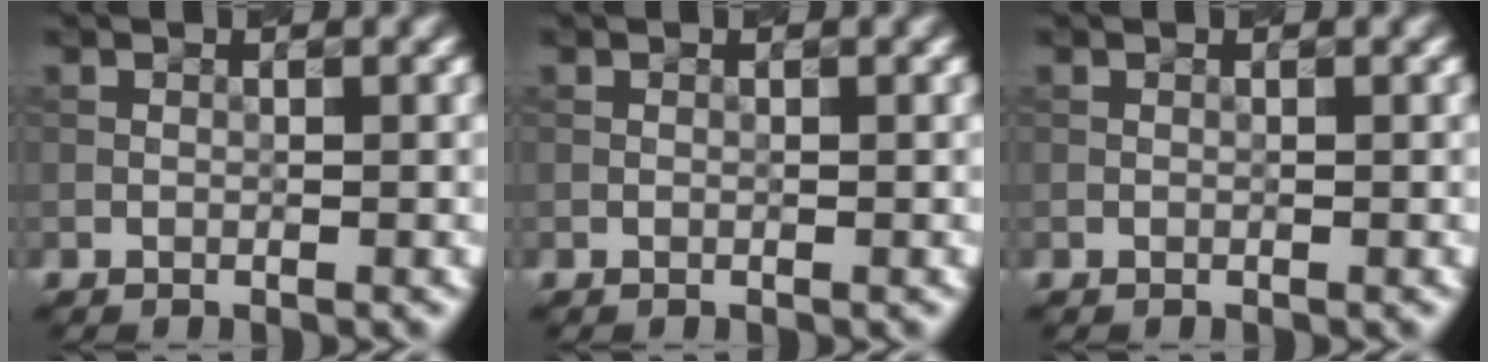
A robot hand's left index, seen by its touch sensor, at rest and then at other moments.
{"total": 0.0}
{"total": 0.0}